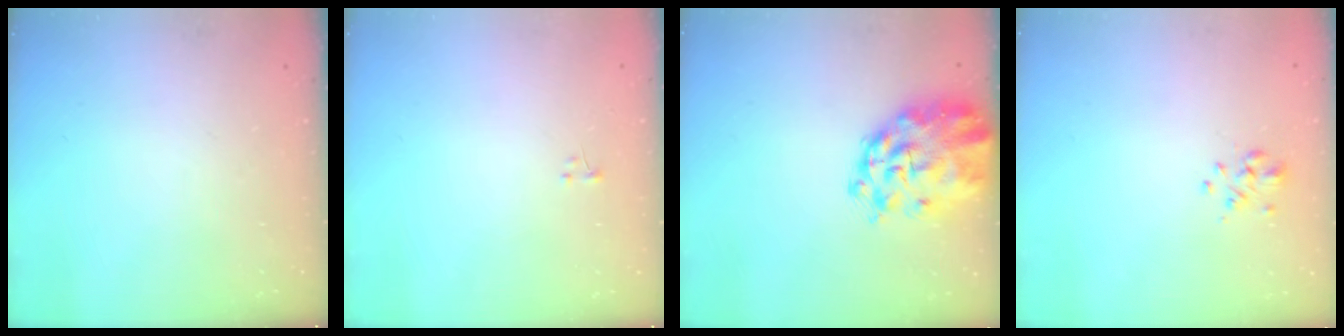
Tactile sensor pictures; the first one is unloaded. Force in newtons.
{"total": 0.0}
{"total": 8.3, "press": 7.8, "slide": 2.7}
{"total": 2.4, "press": 2.2, "slide": 1.1}